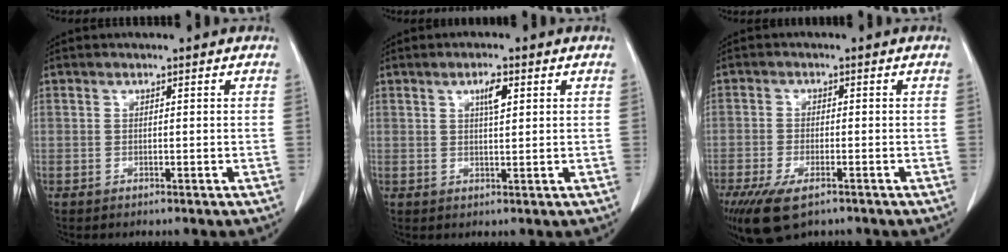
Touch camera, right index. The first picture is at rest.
{"total": 2.9, "force": [1.2, 0.7, 2.5], "torque": [-0.045, 0.000, 0.020]}
{"total": 8.3, "force": [-5.4, 3.1, 5.5], "torque": [-0.101, -0.017, -0.090]}